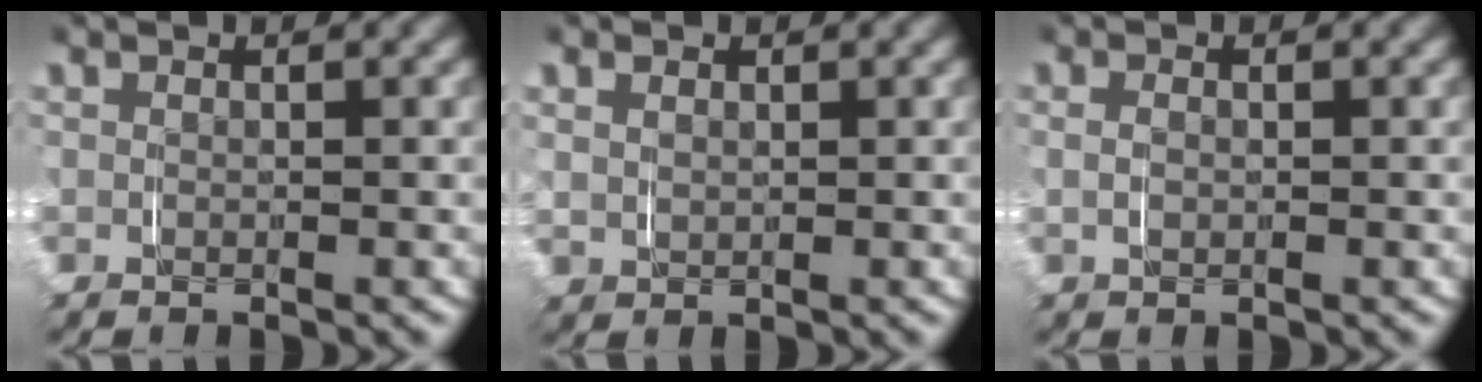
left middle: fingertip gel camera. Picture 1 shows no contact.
{"total": 1.6, "force": [0.8, 1.2, 0.7], "torque": [-0.018, -0.001, 0.021]}
{"total": 1.1, "force": [0.0, 0.7, 0.9], "torque": [-0.018, -0.001, 0.004]}